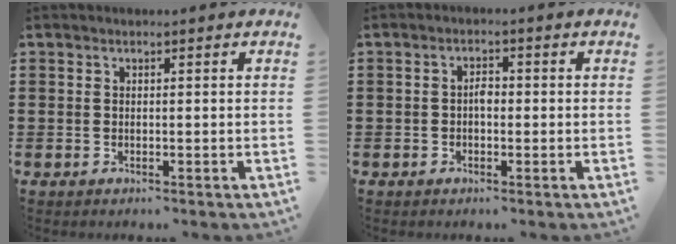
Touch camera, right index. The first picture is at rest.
{"total": 1.8, "force": [-0.4, 0.9, 1.5], "torque": [-0.030, 0.005, -0.009]}